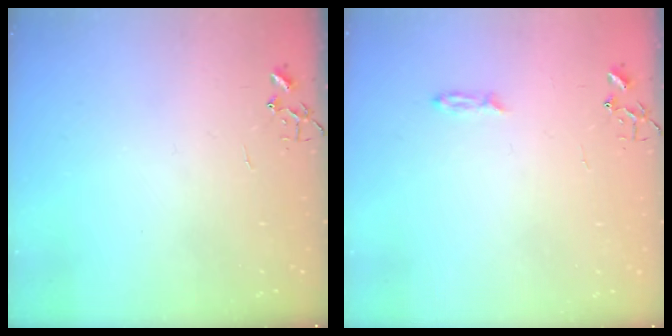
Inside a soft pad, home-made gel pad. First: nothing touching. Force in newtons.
{"total": 3.2, "press": 3.1, "slide": 0.3}